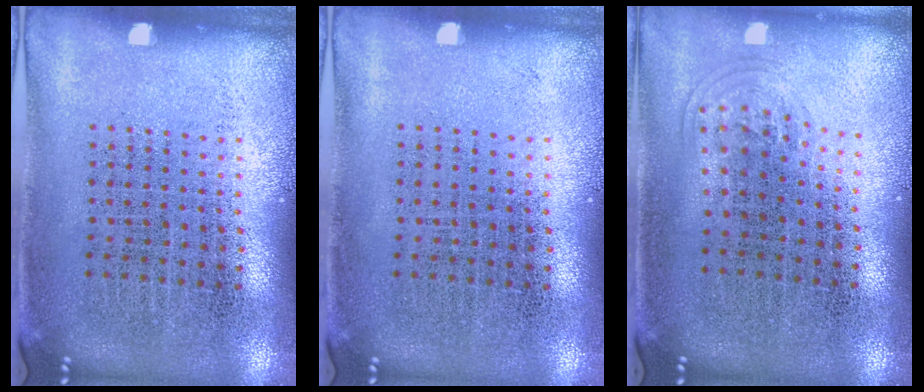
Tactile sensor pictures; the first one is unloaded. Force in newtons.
{"total": 0.0}
{"total": 1.0, "press": 0.7, "slide": 0.7}